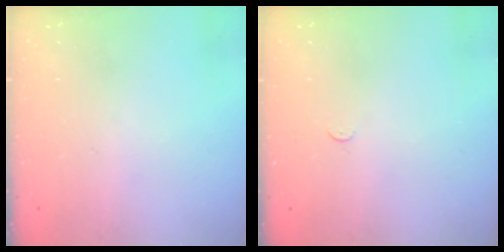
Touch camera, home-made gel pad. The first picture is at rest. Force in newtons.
{"total": 2.3, "press": 2.3, "slide": 0.3}